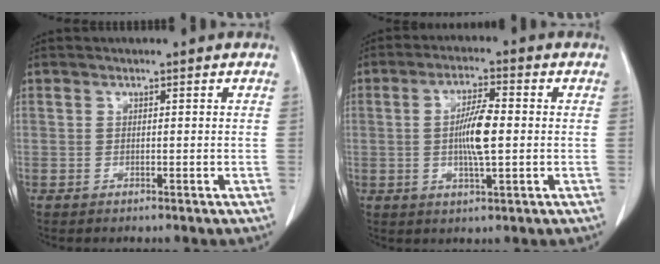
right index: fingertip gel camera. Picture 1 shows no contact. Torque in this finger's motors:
{"motor_torque": [0.30, -0.04, 0.19, 0.10]}